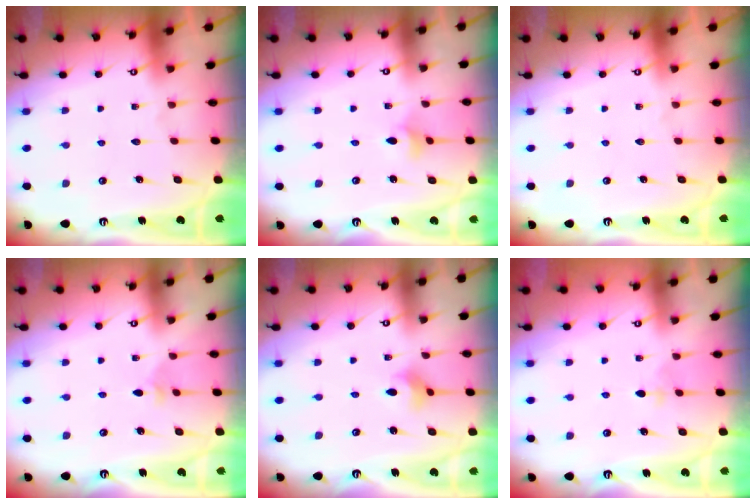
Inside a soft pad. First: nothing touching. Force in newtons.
{"total": 3.6, "press": 3.5, "slide": 0.6}
{"total": 0.0}
{"total": 2.5, "press": 2.5, "slide": 0.6}
{"total": 3.0, "press": 3.0, "slide": 0.4}
{"total": 1.9, "press": 1.9, "slide": 0.4}